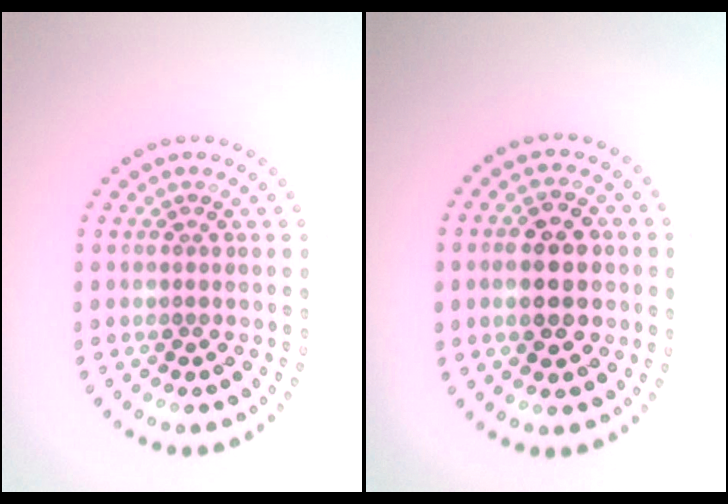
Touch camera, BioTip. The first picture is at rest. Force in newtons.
{"total": 4.9, "press": 4.9, "slide": 0.4}